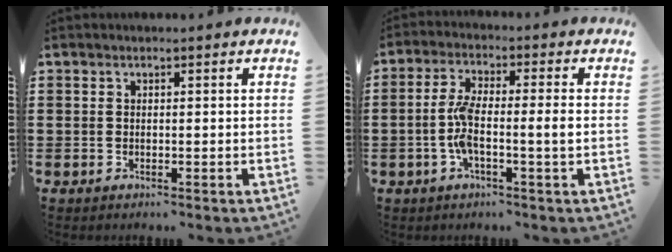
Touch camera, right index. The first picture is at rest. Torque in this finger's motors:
{"motor_torque": [1.47, -0.66, 0.81, 0.17]}